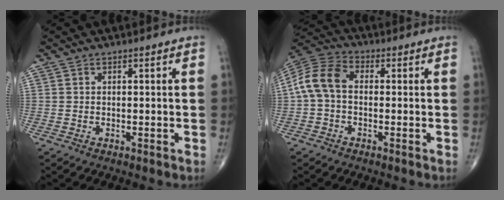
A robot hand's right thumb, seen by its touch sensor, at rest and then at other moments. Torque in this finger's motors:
{"motor_torque": [0.33, 0.51, 0.41, -0.33, 0.28]}